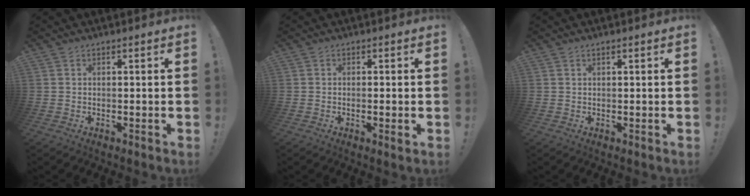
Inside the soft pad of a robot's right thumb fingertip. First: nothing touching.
{"total": 1.7, "force": [-0.3, 0.0, 1.6], "torque": [-0.027, 0.000, -0.004]}
{"total": 0.7, "force": [0.5, 0.0, 0.5], "torque": [-0.018, 0.005, 0.011]}